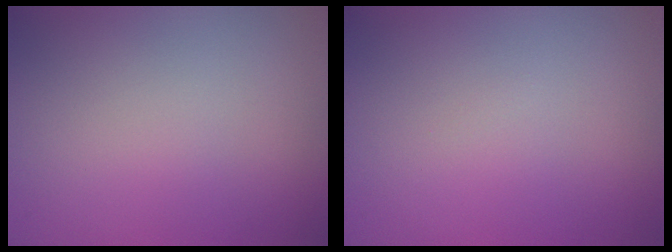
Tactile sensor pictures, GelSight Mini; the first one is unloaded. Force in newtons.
{"total": 0.0}